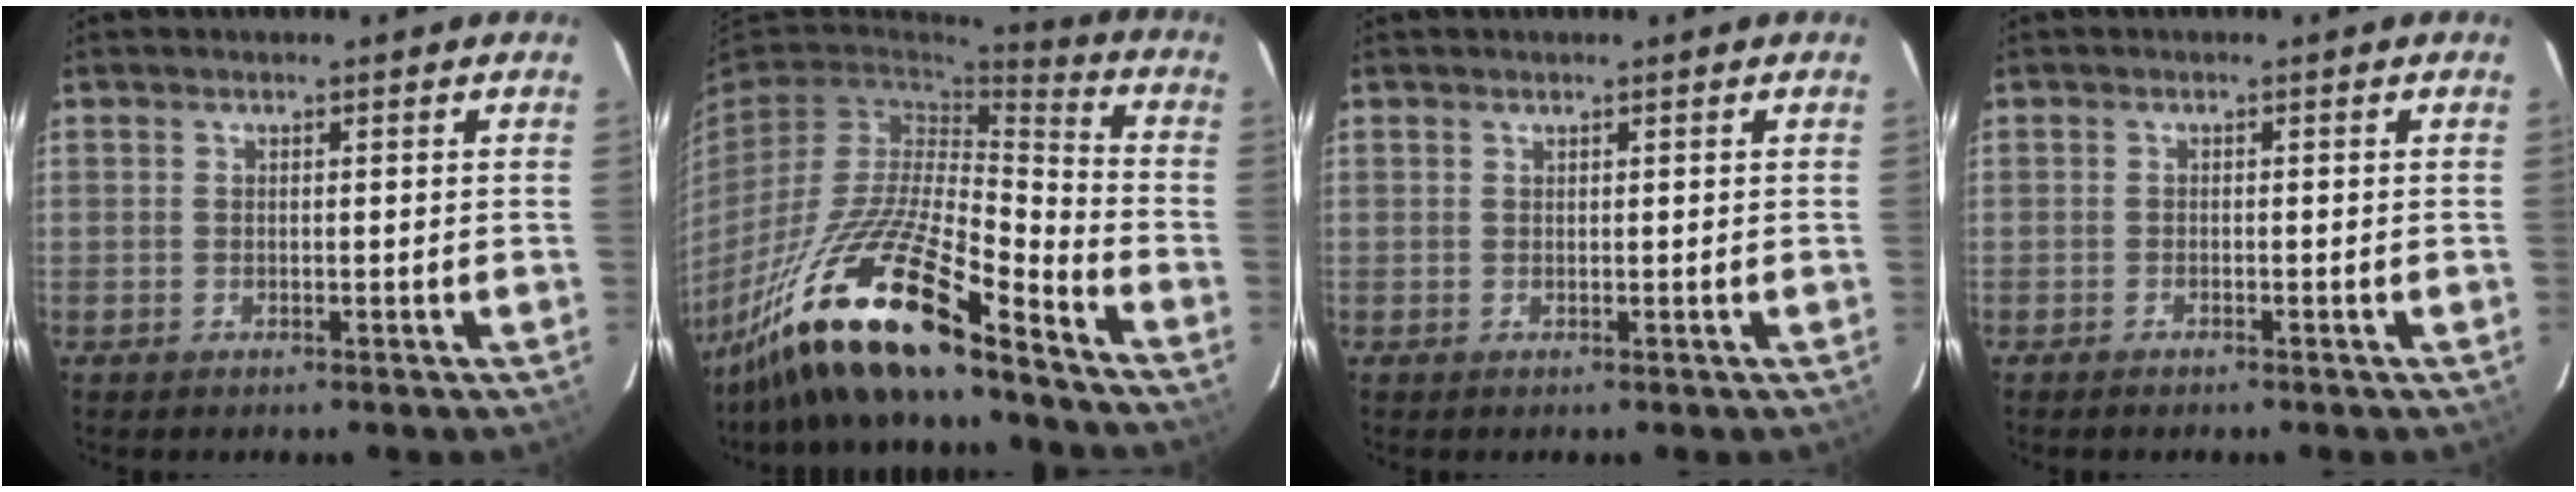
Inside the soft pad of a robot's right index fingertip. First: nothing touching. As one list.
[{"total": 20.2, "force": [-15.1, 3.0, 13.1], "torque": [-0.263, -0.023, -0.289]}, {"total": 0.7, "force": [0.3, -0.4, -0.5], "torque": [0.007, -0.001, 0.006]}, {"total": 0.8, "force": [-0.8, 0.1, 0.1], "torque": [-0.006, -0.002, -0.016]}]